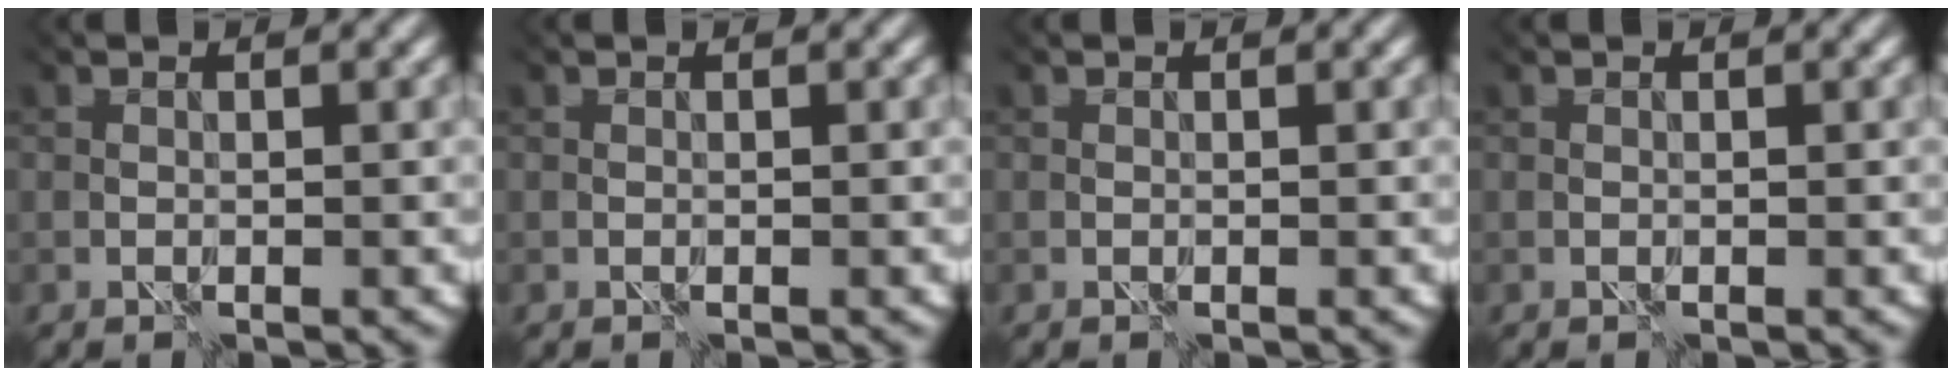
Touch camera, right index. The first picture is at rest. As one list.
[{"total": 0.0}, {"total": 0.0}, {"total": 0.0}]